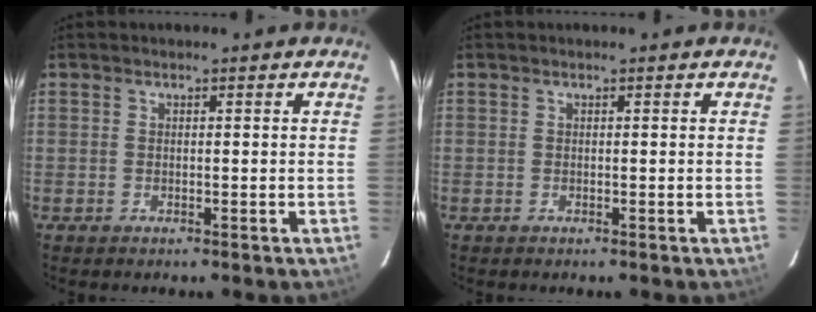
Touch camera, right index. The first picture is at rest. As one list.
[{"total": 0.0}]